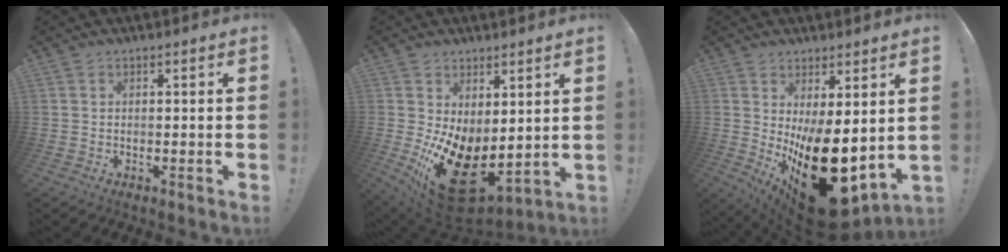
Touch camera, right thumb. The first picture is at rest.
{"total": 16.1, "force": [-3.1, 9.7, 12.4], "torque": [-0.209, -0.002, -0.029]}
{"total": 21.7, "force": [-5.0, 10.1, 18.6], "torque": [-0.256, 0.015, -0.050]}